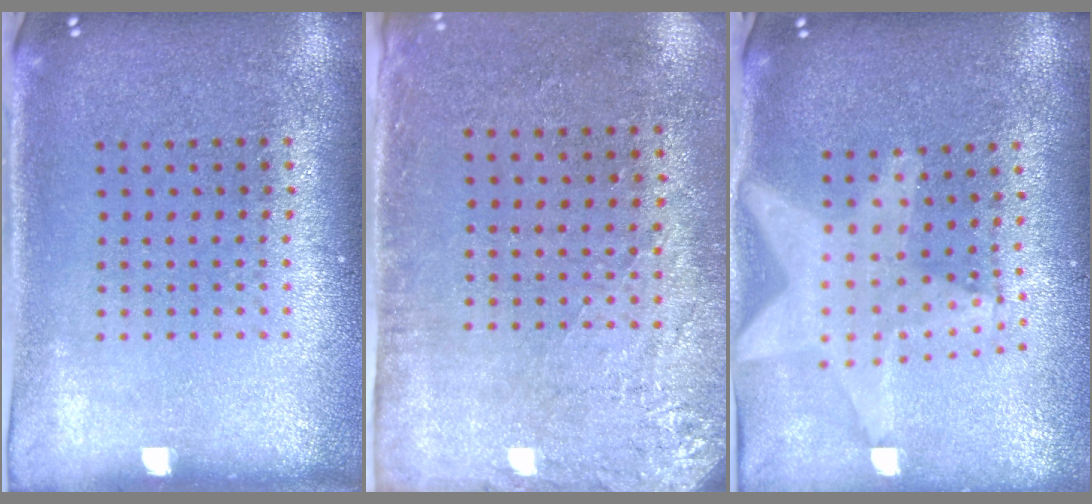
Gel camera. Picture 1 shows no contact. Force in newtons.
{"total": 2.8, "press": 2.3, "slide": 1.6}
{"total": 2.1, "press": 1.7, "slide": 1.2}